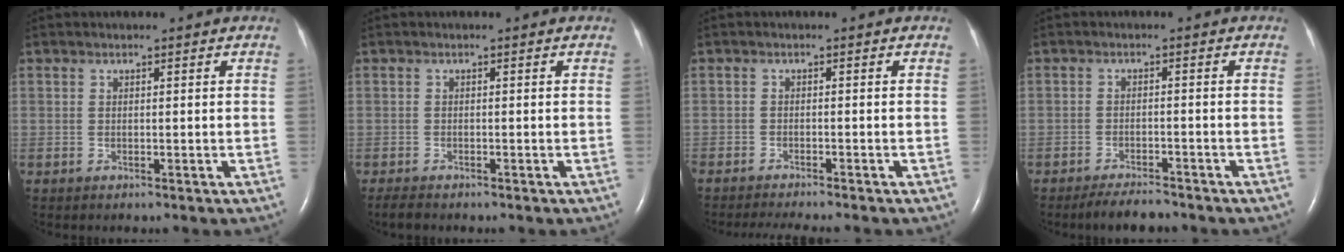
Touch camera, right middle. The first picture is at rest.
{"total": 1.8, "force": [-1.5, 0.4, 0.8], "torque": [-0.024, -0.006, -0.022]}
{"total": 6.7, "force": [-5.9, 0.4, 3.0], "torque": [-0.039, -0.015, -0.090]}
{"total": 4.2, "force": [-3.8, 0.7, 1.6], "torque": [-0.036, -0.012, -0.062]}